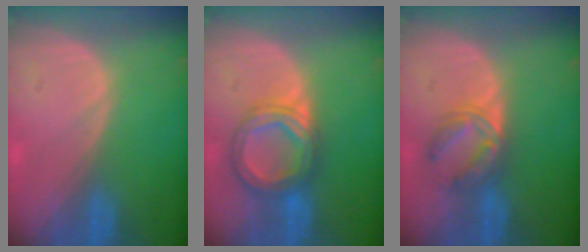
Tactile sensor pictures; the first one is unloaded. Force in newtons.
{"total": 7.2, "press": 7.2, "slide": 0.6}
{"total": 5.5, "press": 5.4, "slide": 1.1}